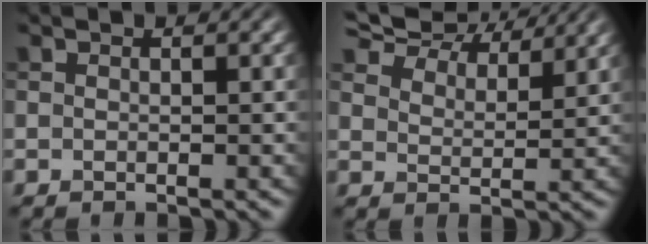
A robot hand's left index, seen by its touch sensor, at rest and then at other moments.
{"total": 10.3, "force": [8.6, 3.9, 4.1], "torque": [-0.096, 0.000, 0.144]}